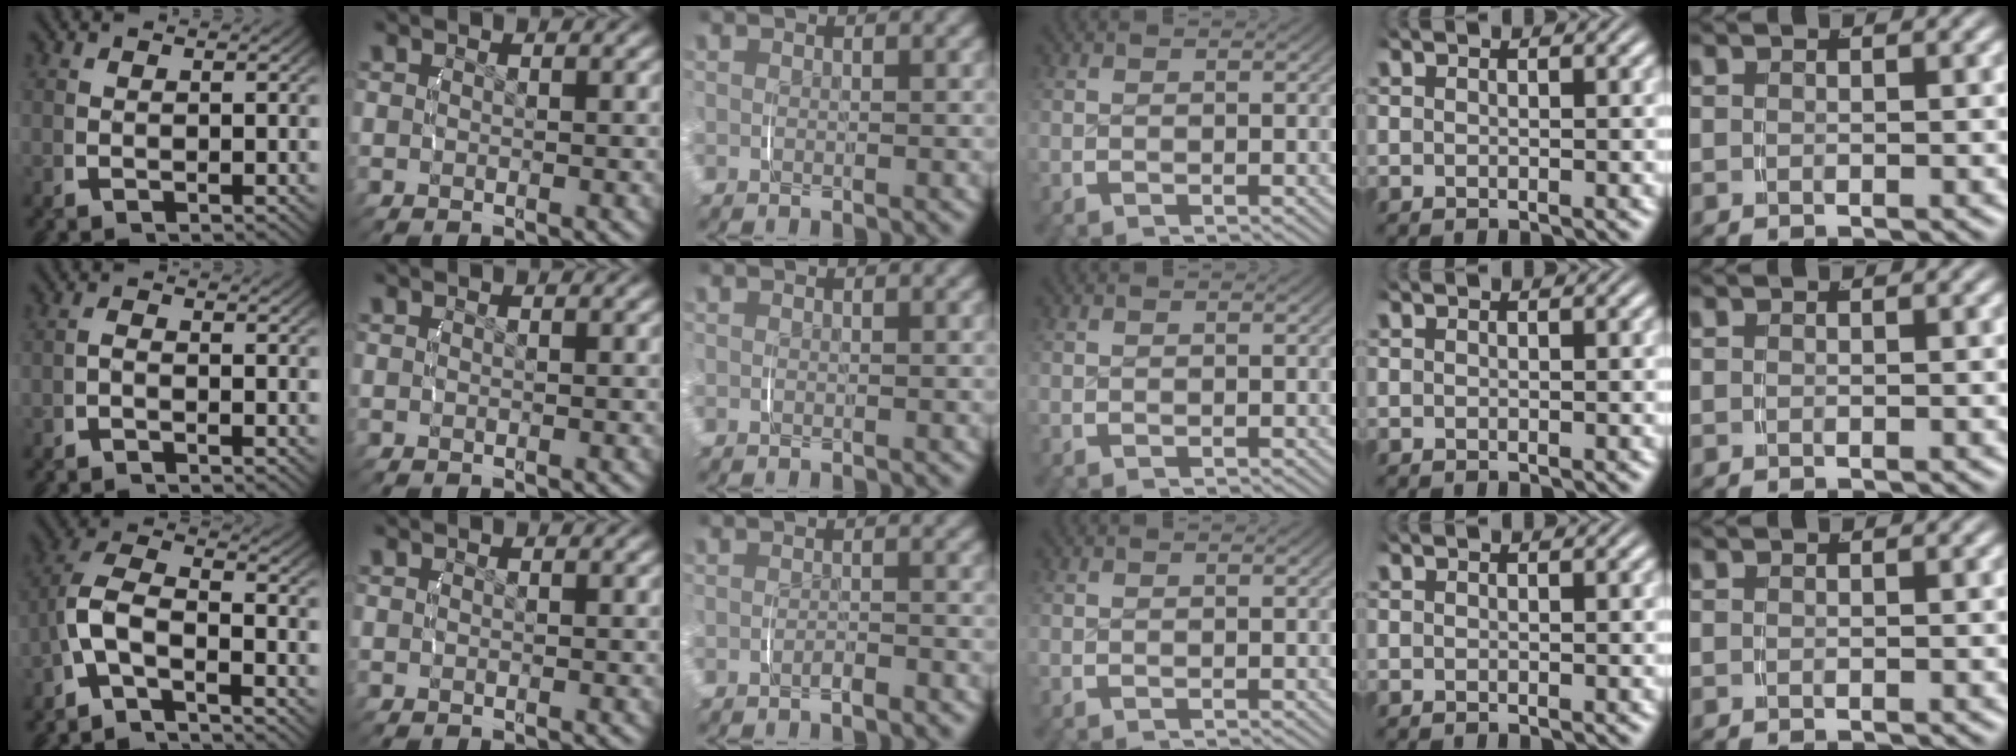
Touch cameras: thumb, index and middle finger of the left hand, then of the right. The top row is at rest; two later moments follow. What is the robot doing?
{"motion": "lift_and_place", "object": "camera"}